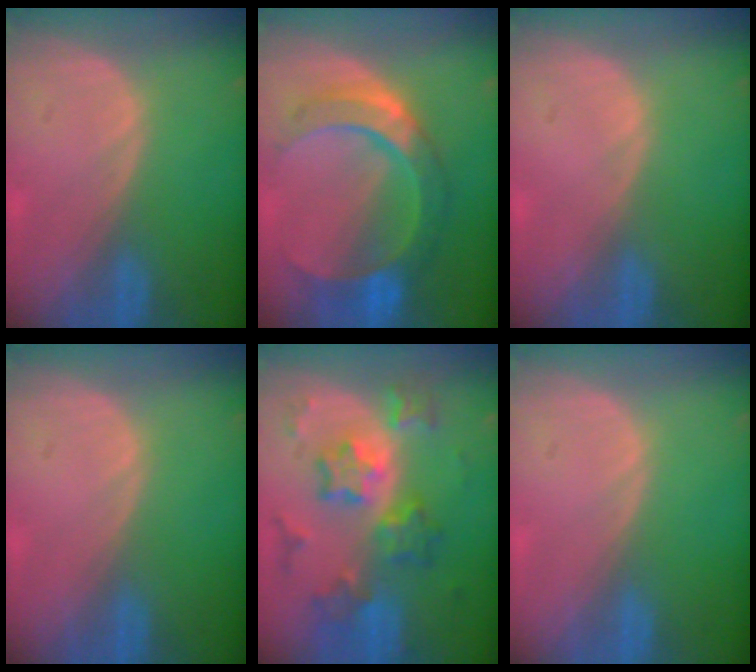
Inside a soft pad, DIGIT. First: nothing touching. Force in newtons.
{"total": 9.5, "press": 9.5, "slide": 0.9}
{"total": 0.0}
{"total": 0.0}
{"total": 9.2, "press": 9.1, "slide": 0.8}
{"total": 0.0}